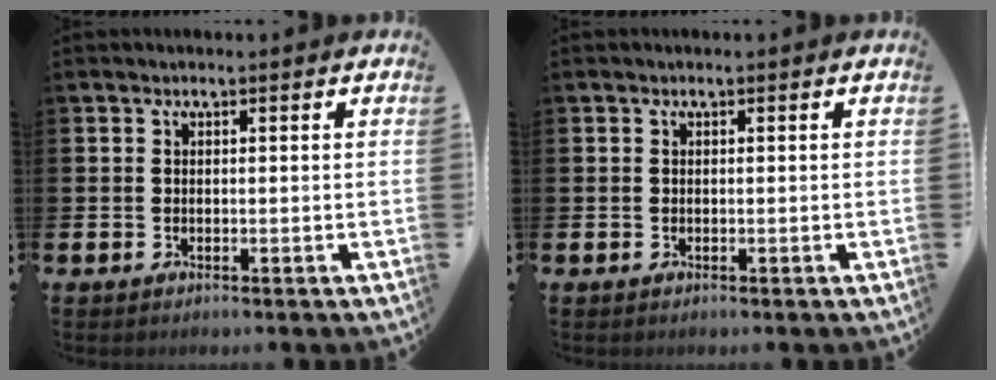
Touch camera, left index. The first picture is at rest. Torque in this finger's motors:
{"motor_torque": [0.00, 0.00, 0.00, 0.01]}